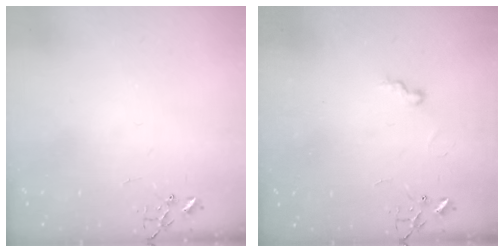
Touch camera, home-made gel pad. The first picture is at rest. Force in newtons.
{"total": 6.2, "press": 6.2, "slide": 0.5}